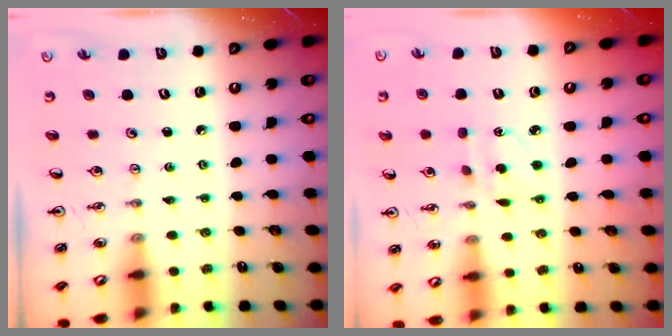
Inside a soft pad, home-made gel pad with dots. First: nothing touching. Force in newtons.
{"total": 3.1, "press": 3.0, "slide": 0.8}